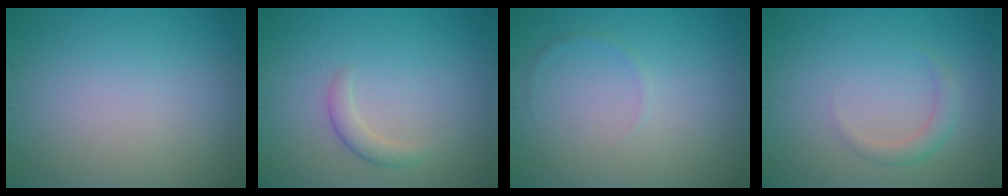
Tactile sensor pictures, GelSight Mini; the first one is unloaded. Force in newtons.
{"total": 1.6, "press": 1.6, "slide": 0.1}
{"total": 0.5, "press": 0.5, "slide": 0.0}
{"total": 1.6, "press": 1.6, "slide": 0.1}